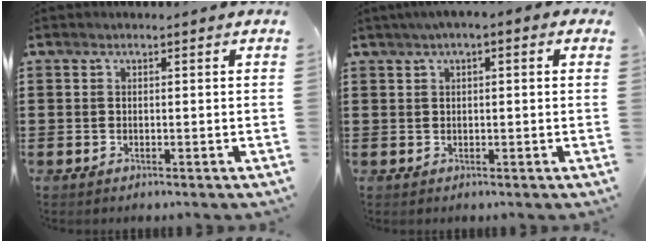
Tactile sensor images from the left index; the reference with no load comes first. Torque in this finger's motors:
{"motor_torque": [2.14, 0.00, 1.06, 0.21]}